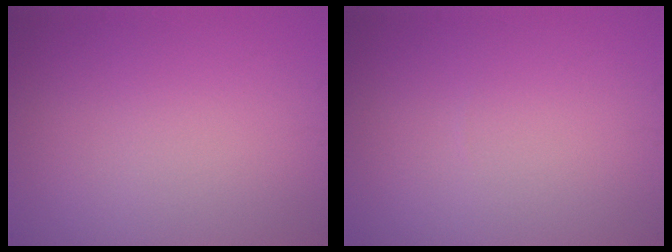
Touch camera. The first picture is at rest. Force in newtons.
{"total": 0.0}